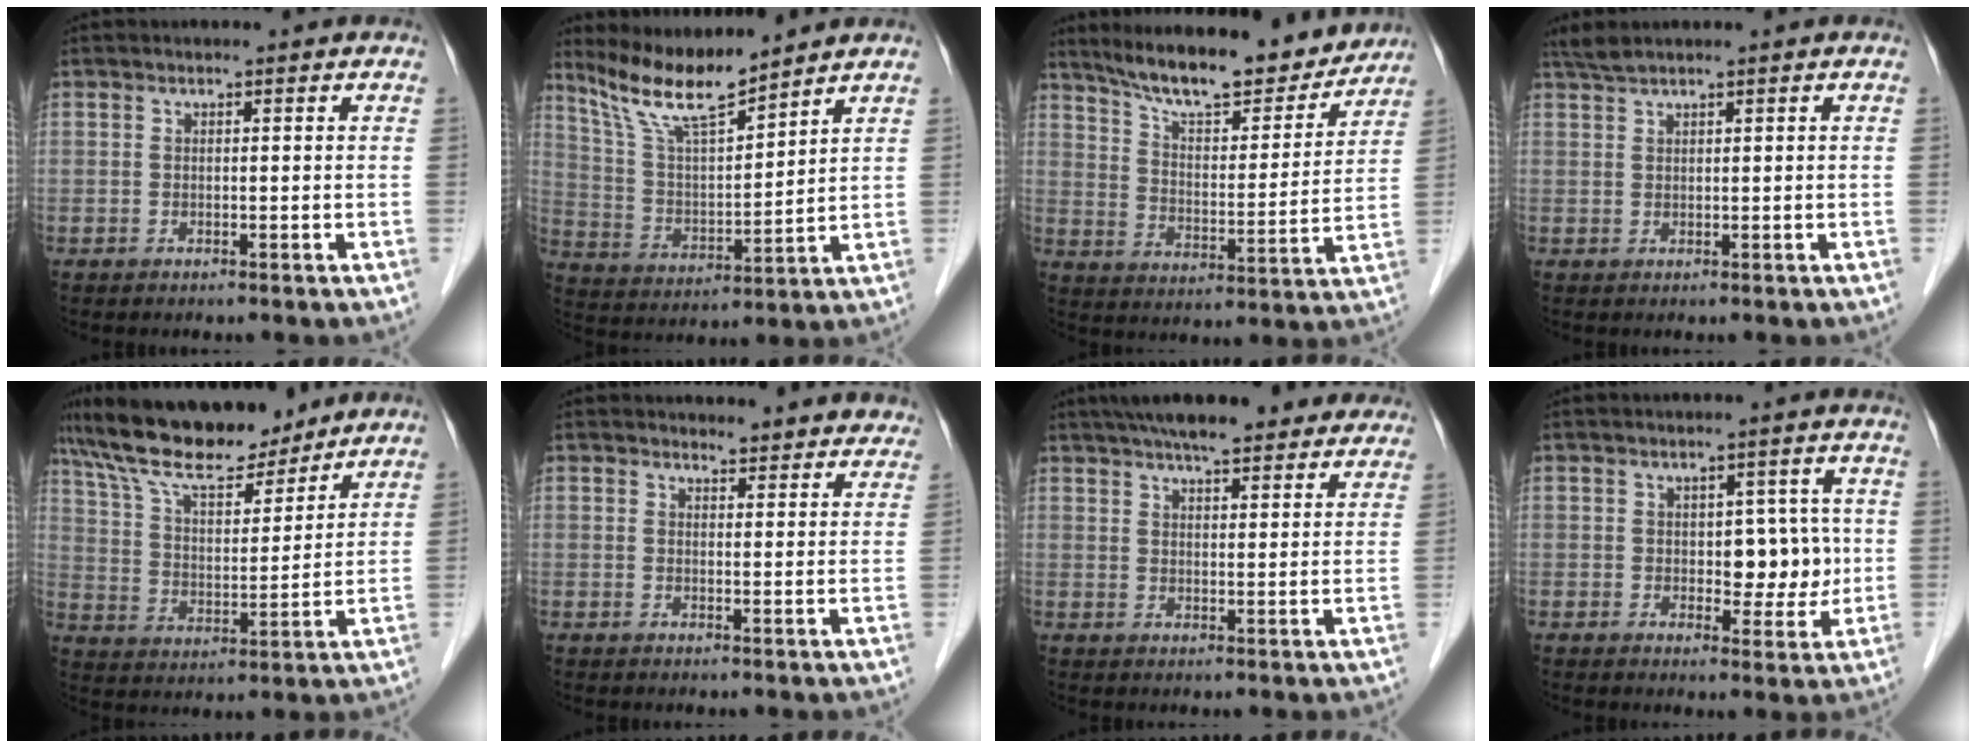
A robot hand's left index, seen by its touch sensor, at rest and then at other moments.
{"total": 10.2, "force": [9.2, 0.4, 4.5], "torque": [-0.100, 0.001, 0.181]}
{"total": 17.7, "force": [15.8, 3.2, 7.3], "torque": [-0.113, -0.009, 0.237]}
{"total": 1.9, "force": [1.7, -0.2, 0.8], "torque": [-0.020, 0.016, 0.040]}
{"total": 15.5, "force": [13.3, 3.7, 7.0], "torque": [-0.133, 0.023, 0.240]}
{"total": 8.0, "force": [7.8, 2.1, 0.5], "torque": [0.029, -0.006, 0.061]}
{"total": 17.0, "force": [14.4, 3.6, 8.3], "torque": [-0.123, 0.040, 0.191]}
{"total": 5.6, "force": [0.1, 3.5, 4.3], "torque": [-0.046, 0.011, 0.008]}